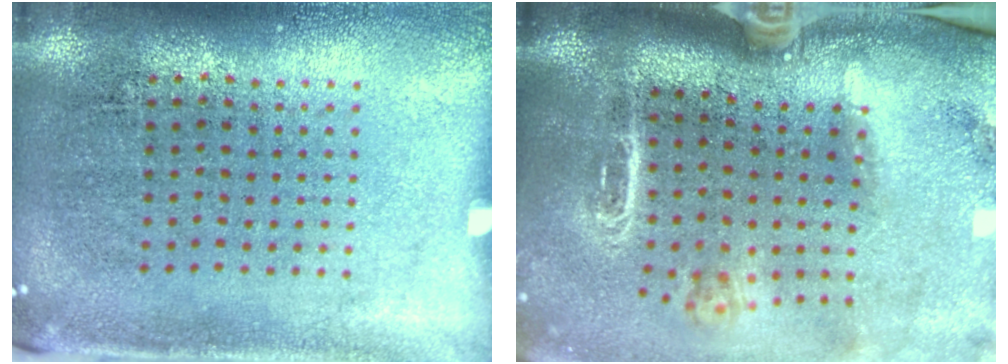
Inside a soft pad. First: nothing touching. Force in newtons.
{"total": 2.9, "press": 2.0, "slide": 2.0}